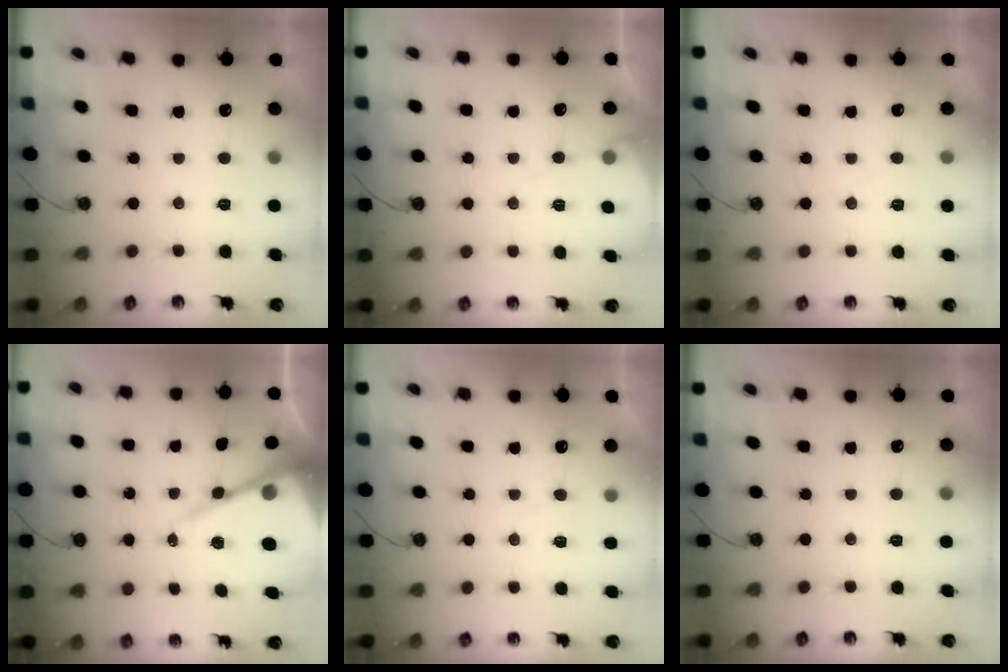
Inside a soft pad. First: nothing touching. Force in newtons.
{"total": 5.5, "press": 5.4, "slide": 0.8}
{"total": 3.6, "press": 3.5, "slide": 0.5}
{"total": 17.0, "press": 16.9, "slide": 1.8}
{"total": 5.4, "press": 5.3, "slide": 0.6}
{"total": 0.0}